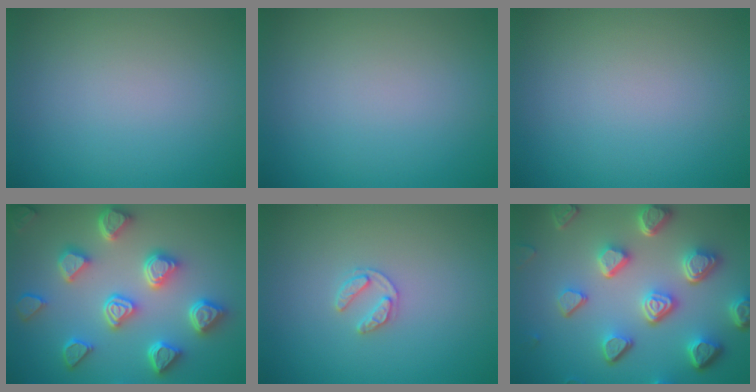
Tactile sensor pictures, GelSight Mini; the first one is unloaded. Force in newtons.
{"total": 0.0}
{"total": 0.0}
{"total": 6.9, "press": 5.7, "slide": 3.9}
{"total": 1.6, "press": 1.6, "slide": 0.3}
{"total": 7.5, "press": 5.6, "slide": 5.0}